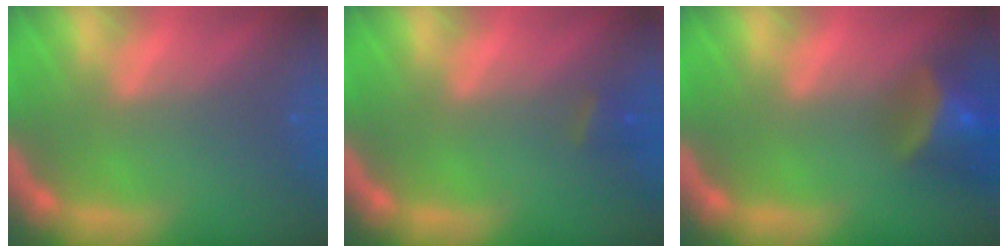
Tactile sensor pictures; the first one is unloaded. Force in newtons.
{"total": 1.4}
{"total": 5.9}